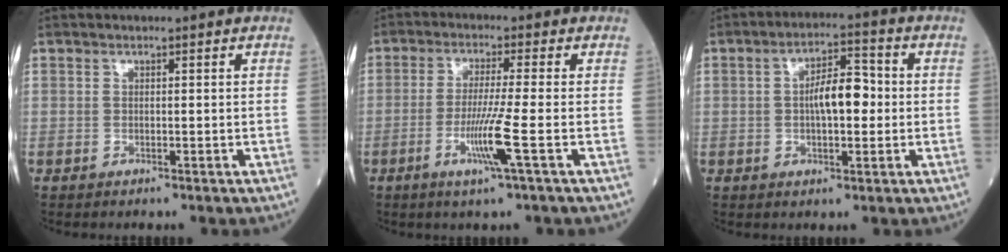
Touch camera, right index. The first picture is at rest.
{"total": 6.8, "force": [-2.4, -1.3, 6.3], "torque": [-0.119, -0.020, -0.050]}
{"total": 7.1, "force": [0.0, 2.5, 6.6], "torque": [-0.114, 0.017, -0.003]}